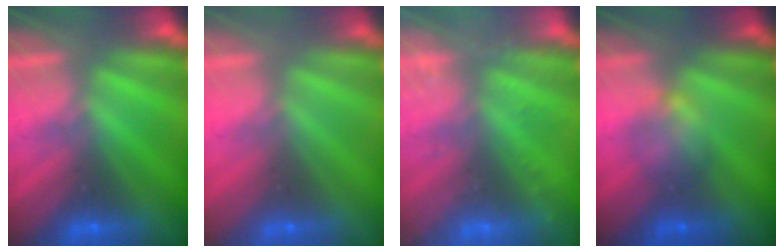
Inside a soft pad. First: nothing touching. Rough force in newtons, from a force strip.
{"total": 2.7}
{"total": 2.7}
{"total": 2.0}